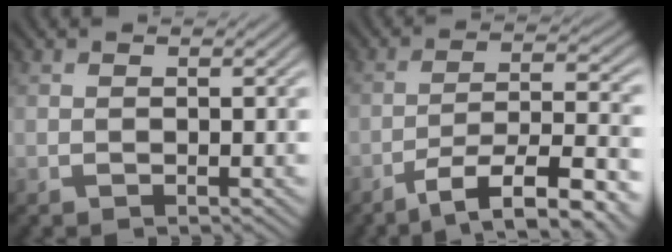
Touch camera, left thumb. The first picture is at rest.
{"total": 10.5, "force": [-6.5, 2.7, 7.8], "torque": [-0.141, -0.003, -0.099]}